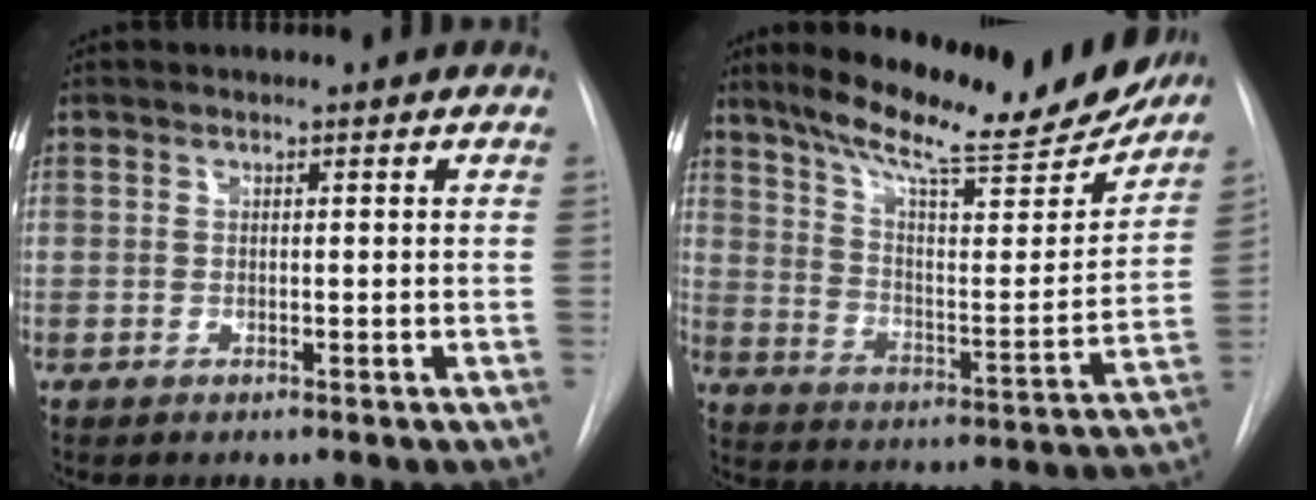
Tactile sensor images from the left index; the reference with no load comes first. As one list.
[{"total": 21.6, "force": [18.6, 3.4, 10.6], "torque": [-0.164, -0.041, 0.263]}]